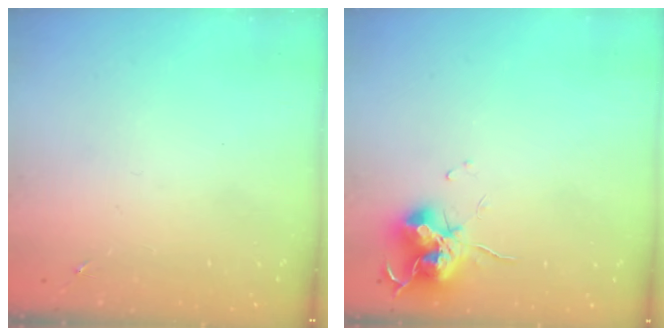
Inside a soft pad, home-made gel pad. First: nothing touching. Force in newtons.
{"total": 12.6, "press": 12.5, "slide": 1.4}